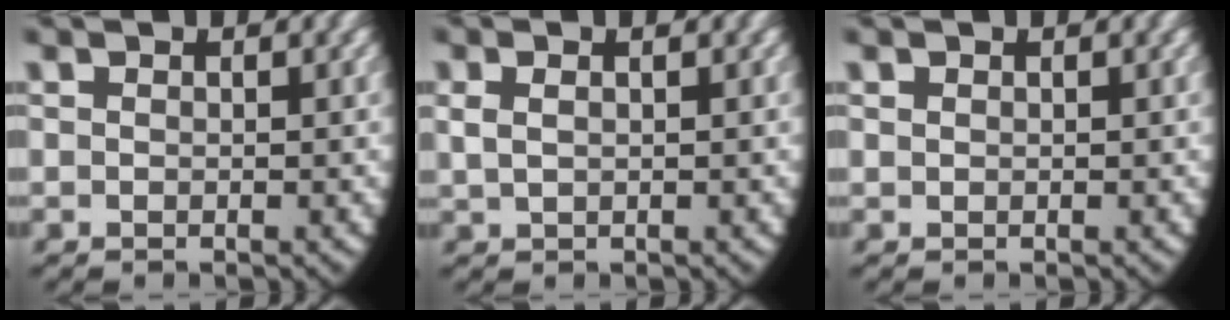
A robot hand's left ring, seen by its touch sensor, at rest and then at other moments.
{"total": 1.5, "force": [0.6, 0.8, 1.1], "torque": [-0.031, 0.000, 0.017]}
{"total": 0.0}